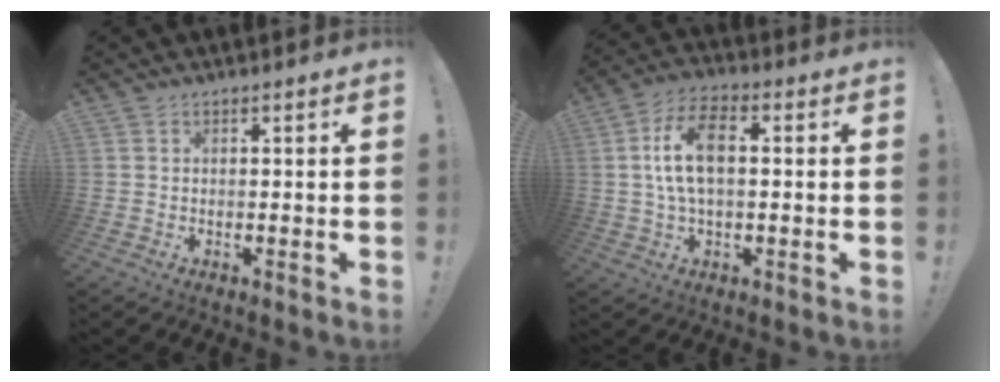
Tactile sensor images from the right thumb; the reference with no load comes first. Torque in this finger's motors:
{"motor_torque": [0.02, 0.86, 0.32, 0.55, 0.31]}